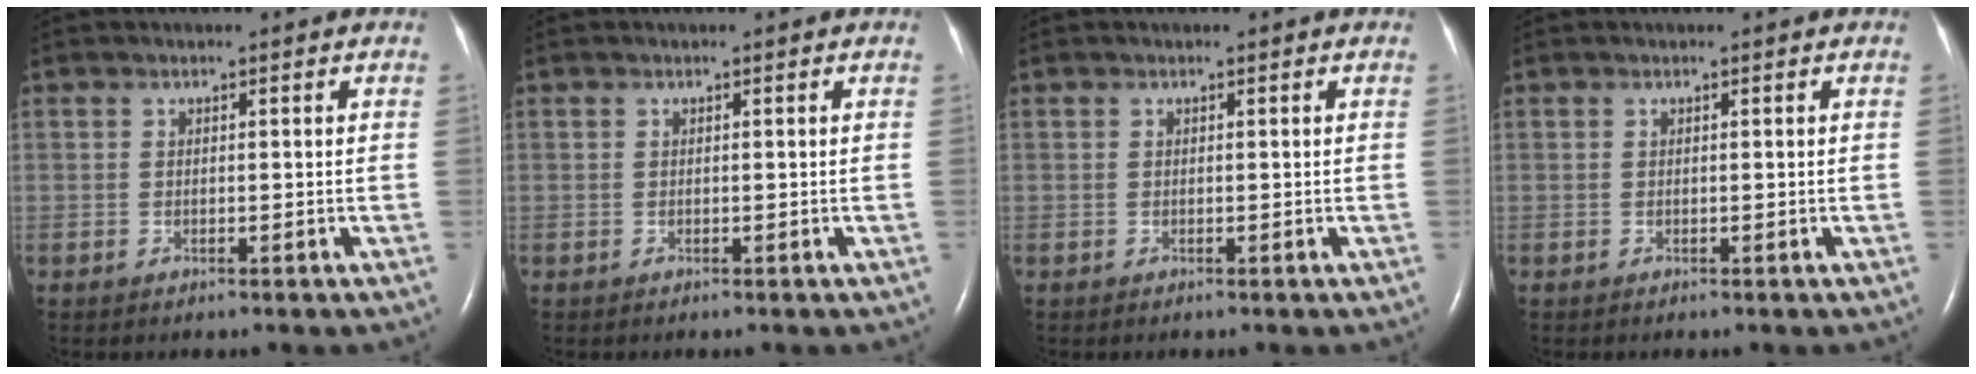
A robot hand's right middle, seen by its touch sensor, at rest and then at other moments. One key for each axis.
{"total": 0.0}
{"total": 0.0}
{"total": 0.0}